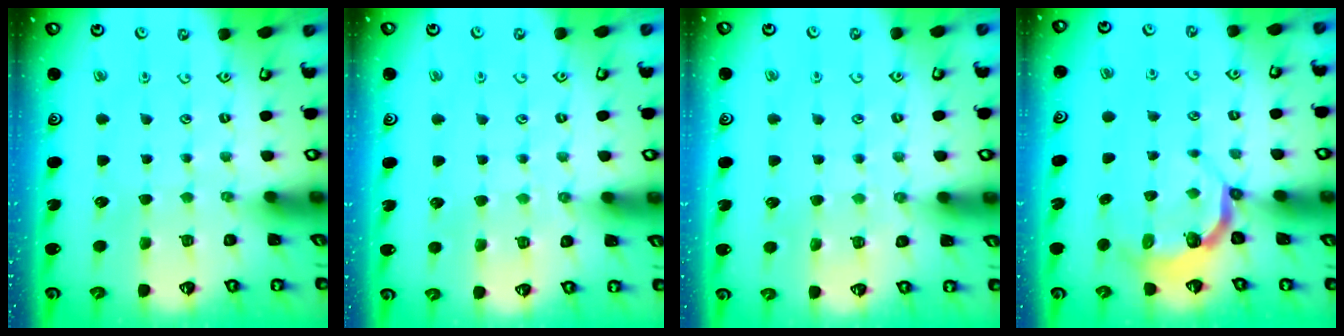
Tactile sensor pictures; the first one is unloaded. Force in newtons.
{"total": 2.8, "press": 2.8, "slide": 0.3}
{"total": 4.3, "press": 4.3, "slide": 0.4}
{"total": 4.6, "press": 3.1, "slide": 3.3}